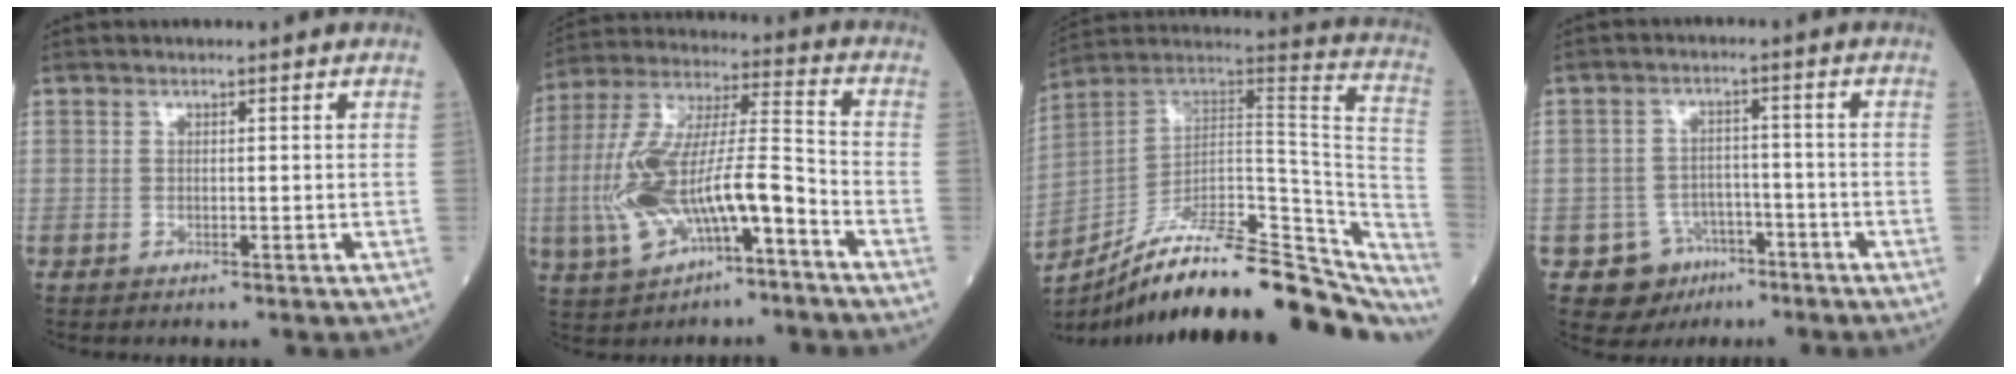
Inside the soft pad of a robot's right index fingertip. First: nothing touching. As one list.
[{"total": 15.8, "force": [-5.6, 4.3, 14.1], "torque": [-0.292, 0.013, -0.092]}, {"total": 31.4, "force": [-24.9, 8.7, 17.1], "torque": [-0.206, 0.019, -0.354]}, {"total": 6.5, "force": [-3.3, 5.6, 0.6], "torque": [-0.005, 0.012, -0.041]}]